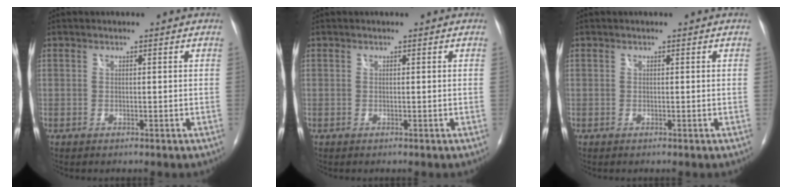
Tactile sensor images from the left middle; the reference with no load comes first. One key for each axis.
{"total": 0.0}
{"total": 0.0}